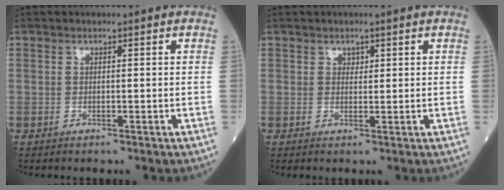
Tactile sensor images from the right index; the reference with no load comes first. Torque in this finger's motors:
{"motor_torque": [0.01, 0.00, -0.03, -0.01]}